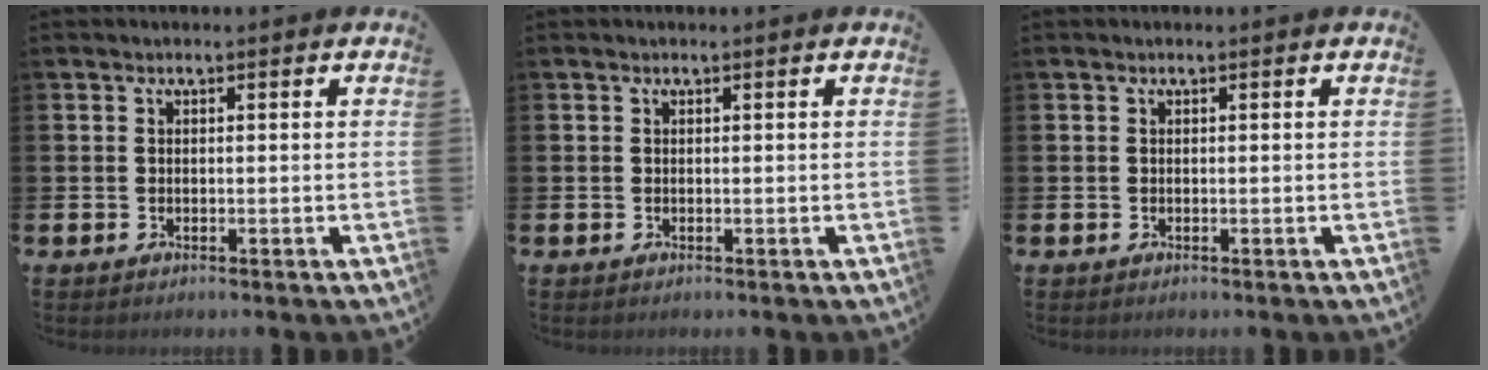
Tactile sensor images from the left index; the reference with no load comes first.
{"total": 0.0}
{"total": 0.0}